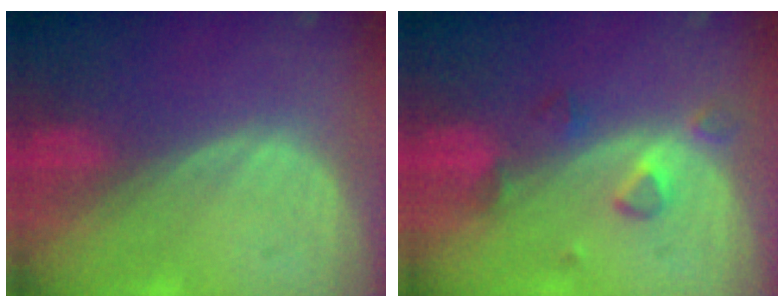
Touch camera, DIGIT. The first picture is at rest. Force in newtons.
{"total": 3.8, "press": 3.7, "slide": 0.8}